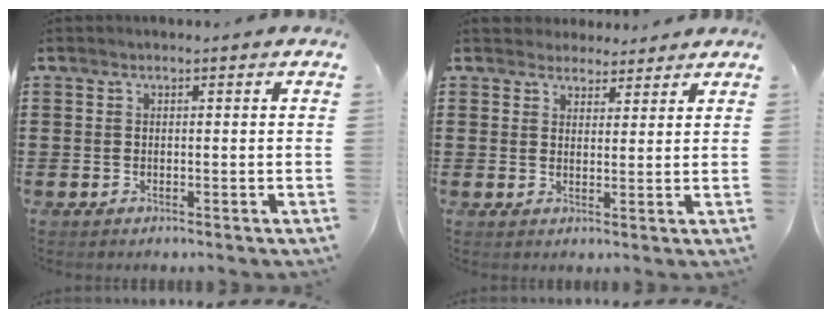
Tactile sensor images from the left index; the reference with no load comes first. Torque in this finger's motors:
{"motor_torque": [1.09, -1.06, -0.21, -0.11]}